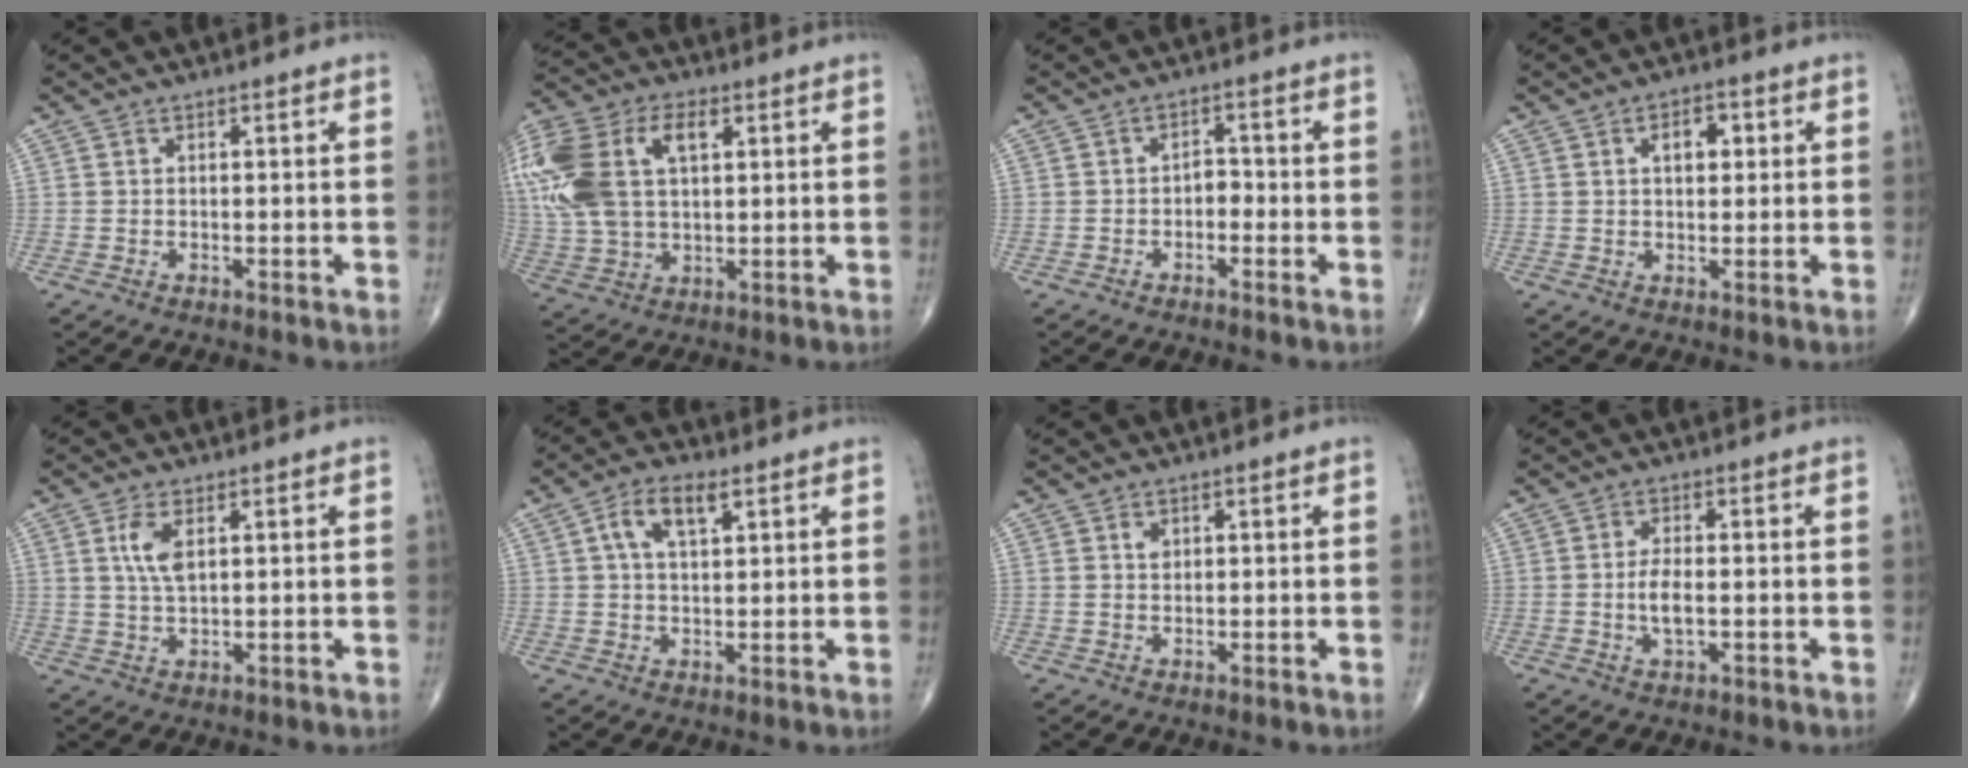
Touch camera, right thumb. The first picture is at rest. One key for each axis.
{"total": 22.7, "fx": 6.0, "fy": 13.6, "fz": 17.2, "tx": -0.410, "ty": 0.027, "tz": 0.114}
{"total": 2.4, "fx": -1.0, "fy": 1.5, "fz": 1.5, "tx": -0.008, "ty": 0.016, "tz": -0.023}
{"total": 4.8, "fx": 1.4, "fy": 2.7, "fz": 3.7, "tx": -0.043, "ty": 0.002, "tz": 0.020}
{"total": 5.1, "fx": 1.7, "fy": 2.2, "fz": 4.3, "tx": -0.090, "ty": -0.005, "tz": 0.036}
{"total": 6.5, "fx": 2.6, "fy": 3.1, "fz": 5.1, "tx": -0.093, "ty": 0.005, "tz": 0.046}
{"total": 1.6, "fx": 0.7, "fy": 1.1, "fz": 0.9, "tx": -0.010, "ty": -0.004, "tz": 0.013}
{"total": 4.1, "fx": -0.6, "fy": 1.7, "fz": 3.7, "tx": -0.072, "ty": 0.001, "tz": -0.011}